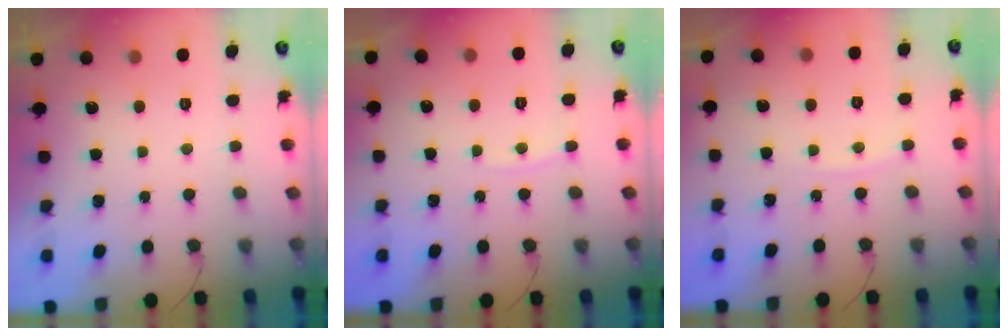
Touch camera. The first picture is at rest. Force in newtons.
{"total": 3.2, "press": 3.2, "slide": 0.4}
{"total": 3.4, "press": 3.3, "slide": 0.4}